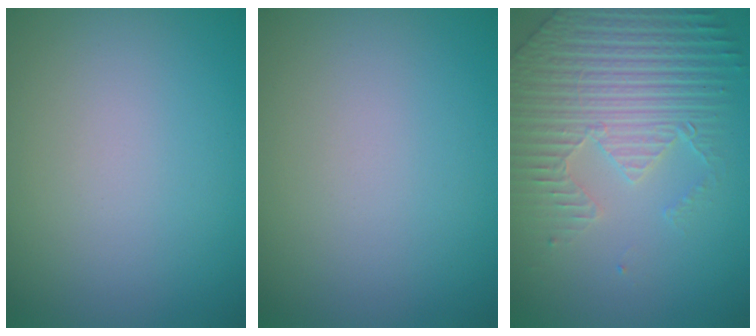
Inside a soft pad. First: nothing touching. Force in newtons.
{"total": 0.0}
{"total": 4.7, "press": 4.6, "slide": 1.1}